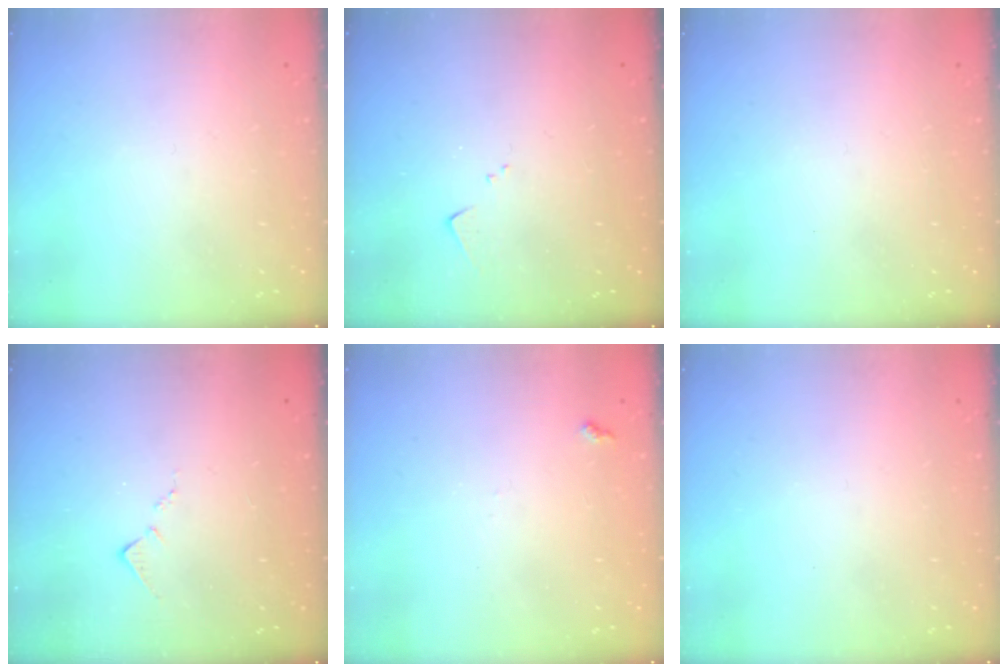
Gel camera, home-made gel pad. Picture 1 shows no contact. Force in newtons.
{"total": 4.5, "press": 4.5, "slide": 0.5}
{"total": 0.0}
{"total": 7.9, "press": 7.9, "slide": 0.9}
{"total": 5.2, "press": 5.2, "slide": 0.7}
{"total": 0.0}